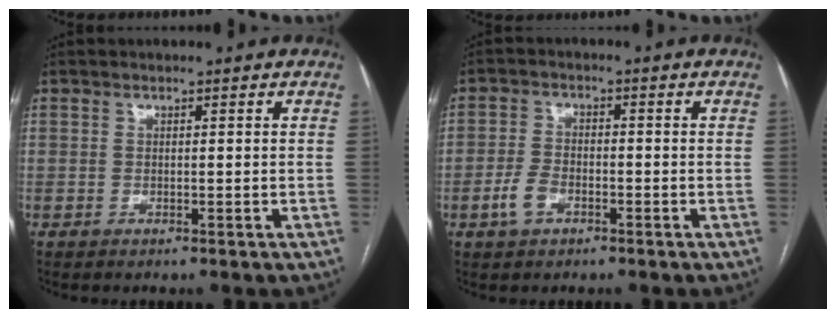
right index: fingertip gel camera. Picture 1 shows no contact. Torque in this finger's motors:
{"motor_torque": [0.50, -0.48, 0.12, 0.04]}